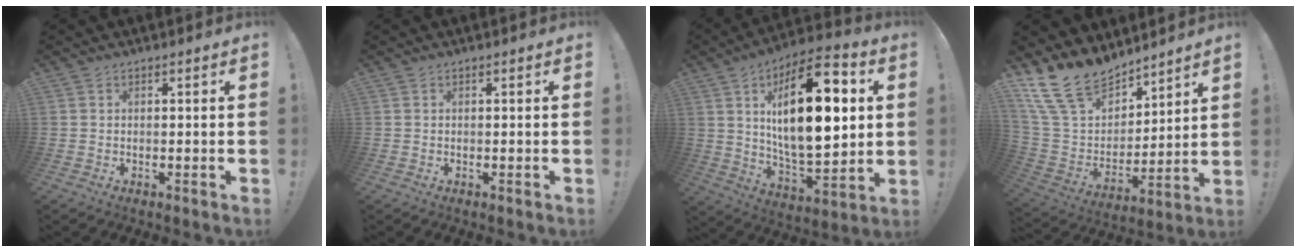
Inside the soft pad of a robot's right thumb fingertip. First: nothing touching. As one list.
[{"total": 0.0}, {"total": 26.2, "force": [6.3, 11.7, 22.6], "torque": [-0.373, -0.020, 0.097]}, {"total": 18.2, "force": [13.9, 9.4, 7.2], "torque": [-0.159, -0.092, 0.265]}]